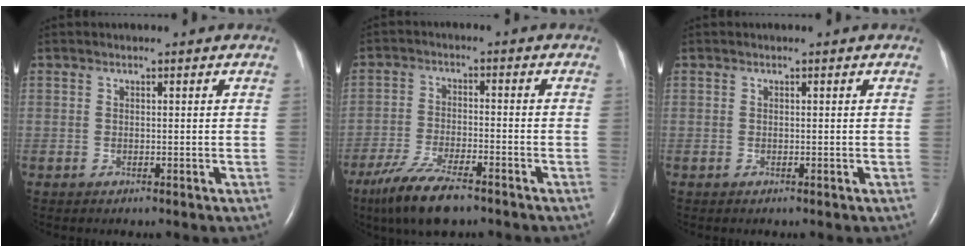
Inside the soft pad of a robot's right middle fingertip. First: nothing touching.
{"total": 9.4, "force": [-6.8, 2.0, 6.2], "torque": [-0.123, -0.021, -0.120]}
{"total": 0.0}